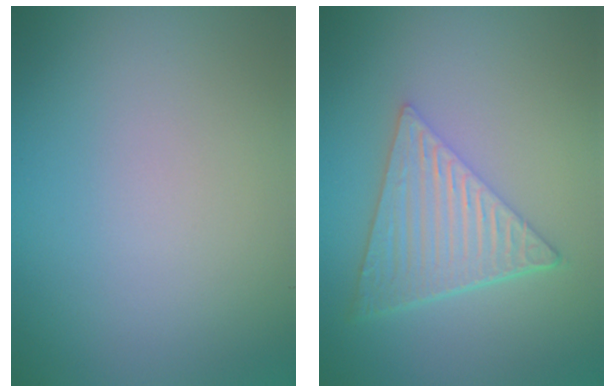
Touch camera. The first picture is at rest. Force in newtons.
{"total": 6.4, "press": 4.4, "slide": 4.7}